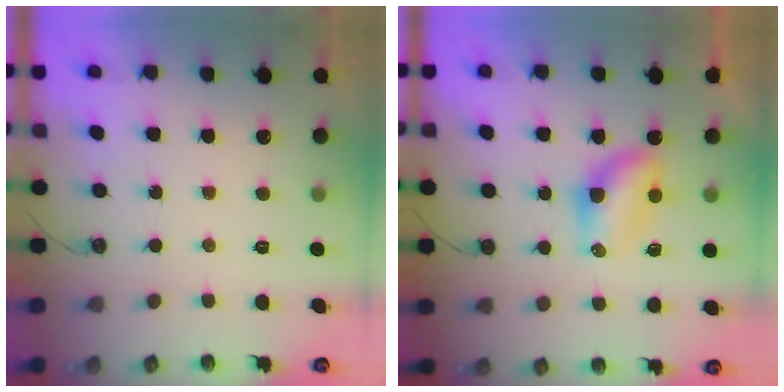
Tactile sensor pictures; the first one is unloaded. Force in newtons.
{"total": 6.5, "press": 6.5, "slide": 0.4}